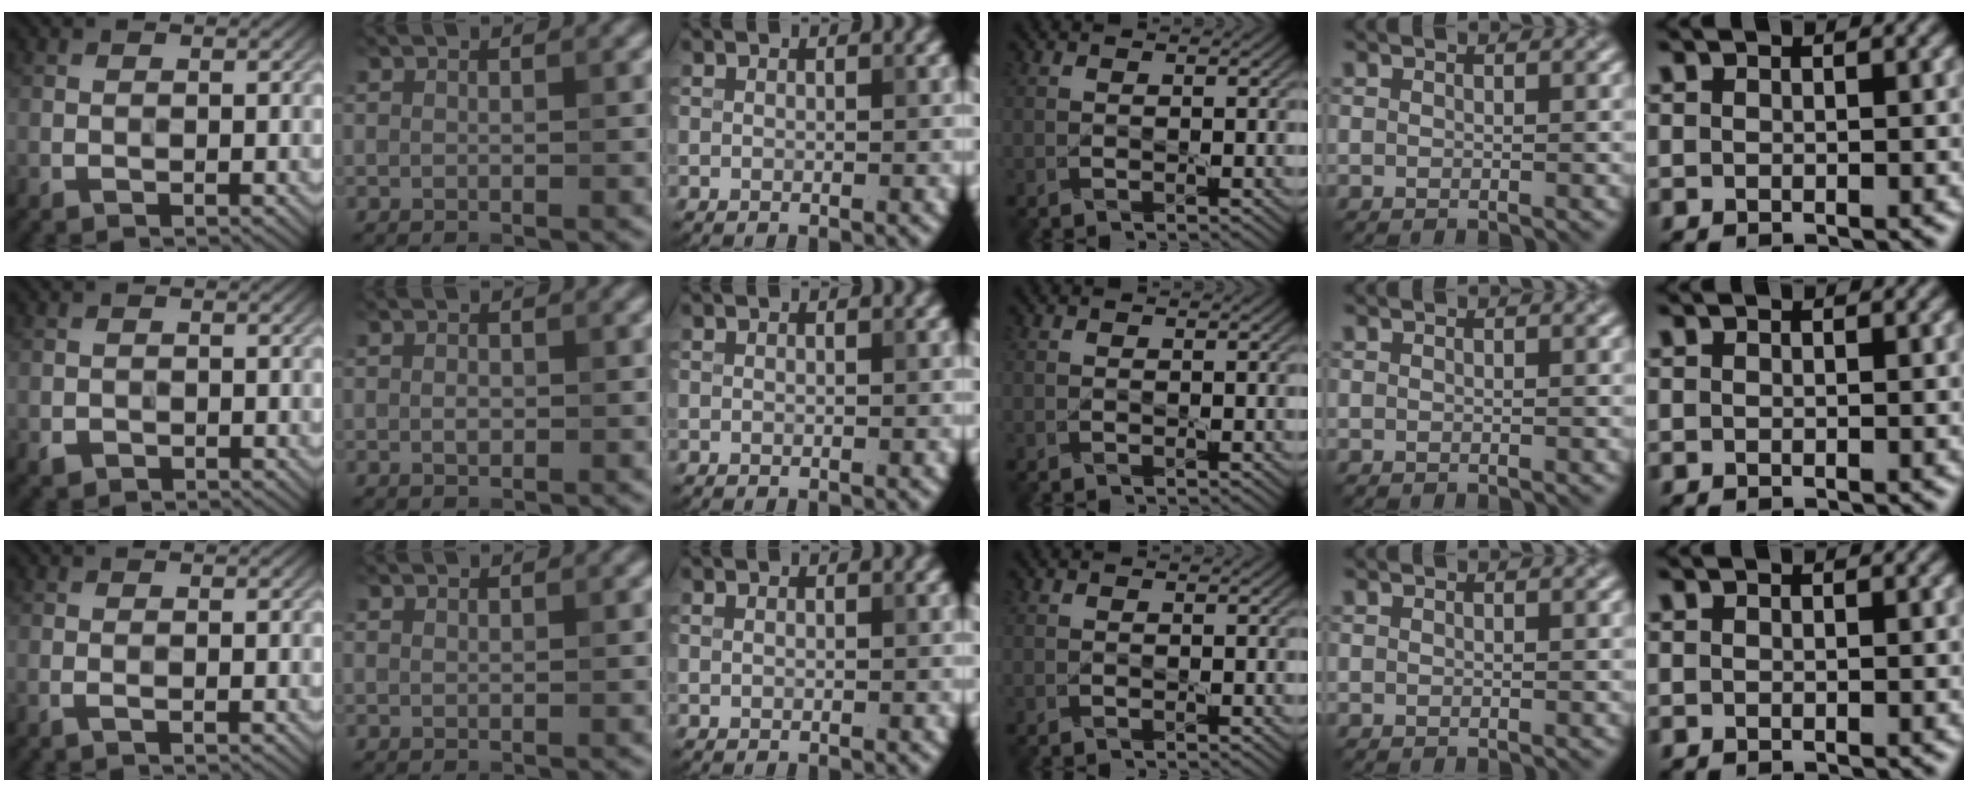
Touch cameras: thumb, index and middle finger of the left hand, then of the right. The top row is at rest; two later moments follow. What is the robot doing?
{"motion": "lift_and_place", "object": "knife"}